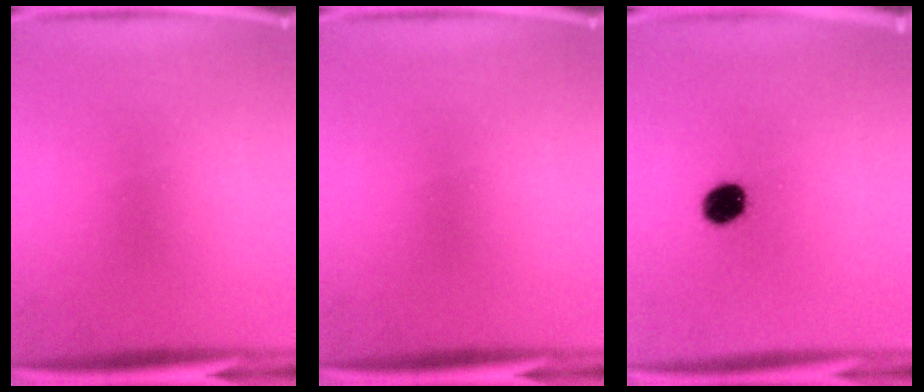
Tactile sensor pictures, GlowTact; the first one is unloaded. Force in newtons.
{"total": 0.0}
{"total": 5.9}